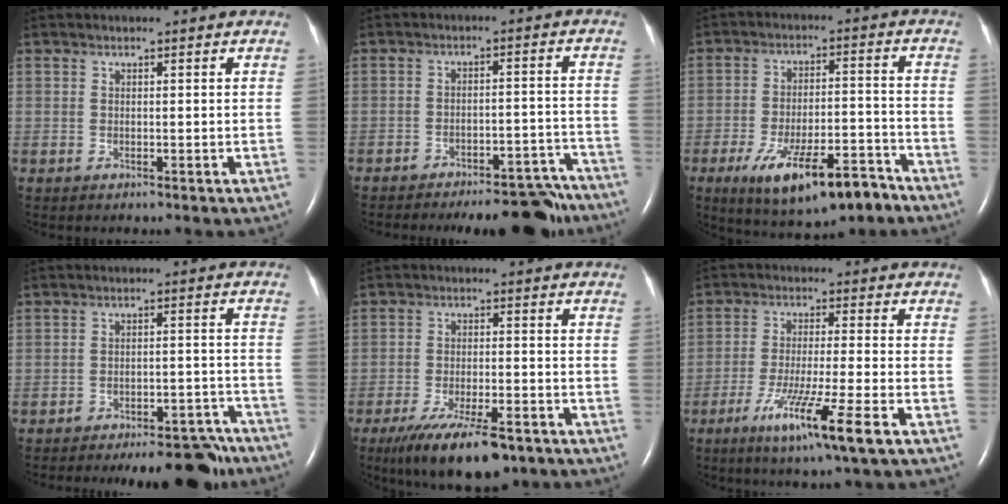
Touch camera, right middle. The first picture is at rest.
{"total": 14.4, "force": [-13.0, 4.0, 5.0], "torque": [-0.044, 0.022, -0.167]}
{"total": 13.7, "force": [-8.7, 4.0, 9.9], "torque": [-0.165, -0.004, -0.134]}
{"total": 14.1, "force": [-12.3, 4.3, 5.2], "torque": [-0.050, 0.021, -0.159]}
{"total": 11.8, "force": [-8.0, 3.0, 8.1], "torque": [-0.138, -0.022, -0.129]}
{"total": 10.5, "force": [-5.5, -0.8, 8.9], "torque": [-0.165, -0.031, -0.097]}